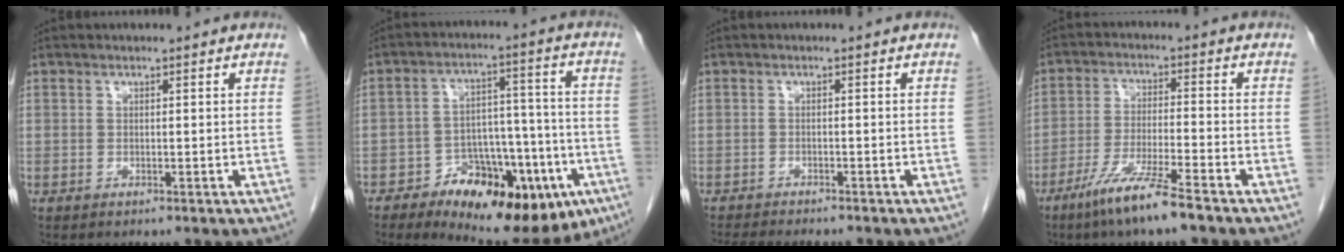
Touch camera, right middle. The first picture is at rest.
{"total": 18.5, "force": [-9.7, 8.2, 13.4], "torque": [-0.151, 0.023, -0.132]}
{"total": 7.8, "force": [-7.0, 1.0, 3.2], "torque": [-0.049, -0.013, -0.104]}
{"total": 8.4, "force": [-5.9, -0.3, 6.0], "torque": [-0.119, -0.024, -0.114]}